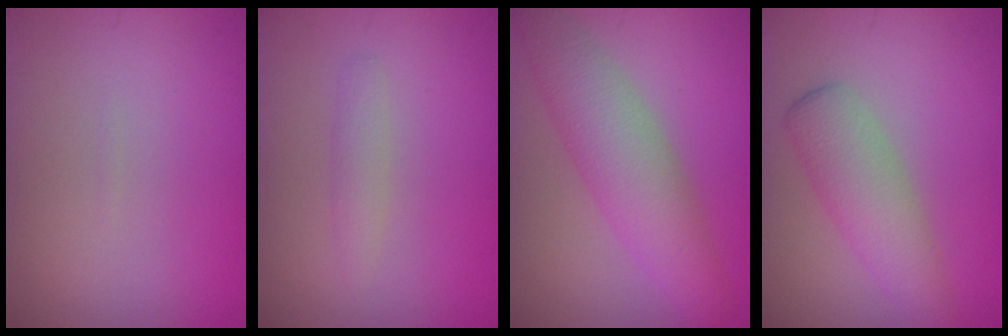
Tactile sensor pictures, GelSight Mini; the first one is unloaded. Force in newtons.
{"total": 1.3, "press": 1.3, "slide": 0.1}
{"total": 5.5, "press": 5.5, "slide": 0.2}
{"total": 3.7, "press": 3.7, "slide": 0.1}